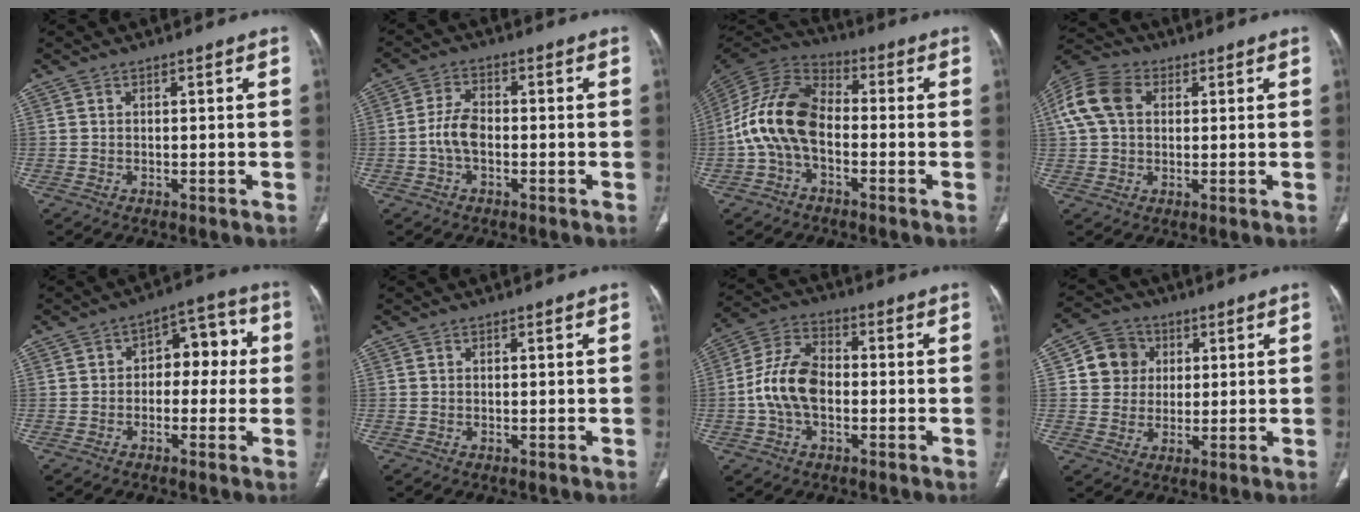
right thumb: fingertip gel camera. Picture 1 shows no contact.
{"total": 5.1, "force": [-1.2, 2.9, 4.1], "torque": [-0.081, 0.017, -0.027]}
{"total": 14.2, "force": [-2.4, 8.7, 10.9], "torque": [-0.213, 0.037, -0.055]}
{"total": 12.1, "force": [3.0, 8.6, 7.9], "torque": [-0.164, 0.025, 0.052]}
{"total": 9.1, "force": [0.3, 5.8, 7.0], "torque": [-0.048, 0.038, -0.006]}
{"total": 0.0}
{"total": 10.7, "force": [-1.6, 6.7, 8.2], "torque": [-0.160, 0.032, -0.038]}
{"total": 9.7, "force": [2.3, 8.9, 3.1], "torque": [-0.032, 0.004, 0.034]}